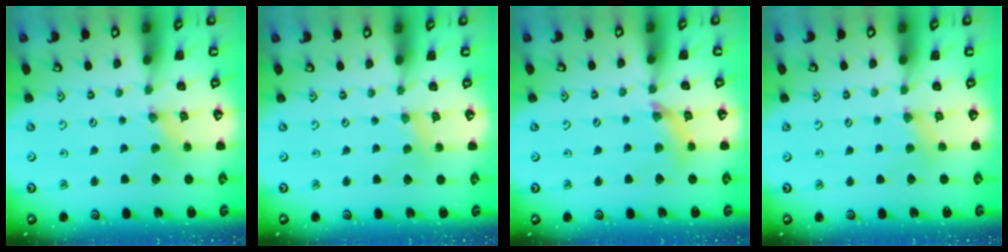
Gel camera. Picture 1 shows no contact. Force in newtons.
{"total": 0.8, "press": 0.8, "slide": 0.2}
{"total": 7.5, "press": 7.5, "slide": 0.7}
{"total": 3.8, "press": 3.8, "slide": 0.7}